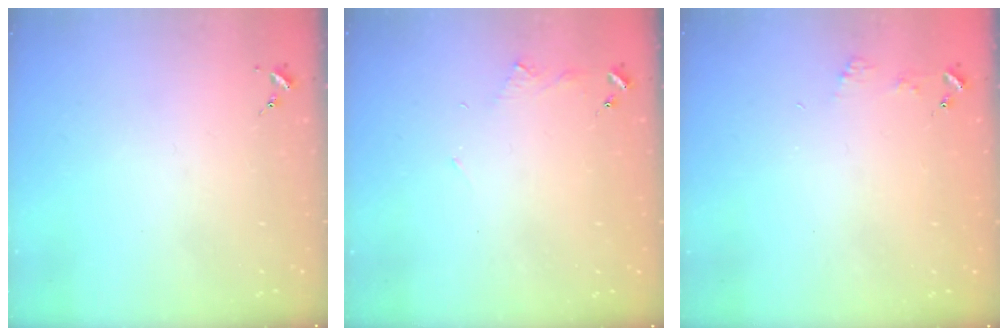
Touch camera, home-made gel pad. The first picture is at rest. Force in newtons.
{"total": 3.9, "press": 3.8, "slide": 0.5}
{"total": 3.1, "press": 3.1, "slide": 0.3}